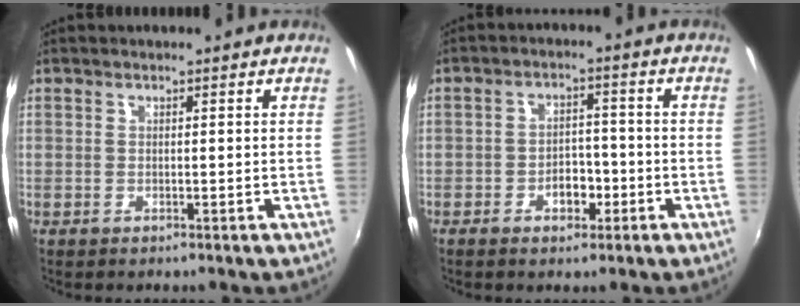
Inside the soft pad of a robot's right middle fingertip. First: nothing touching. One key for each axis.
{"total": 4.5, "fx": -2.2, "fy": 3.0, "fz": 2.5, "tx": -0.044, "ty": 0.006, "tz": -0.030}